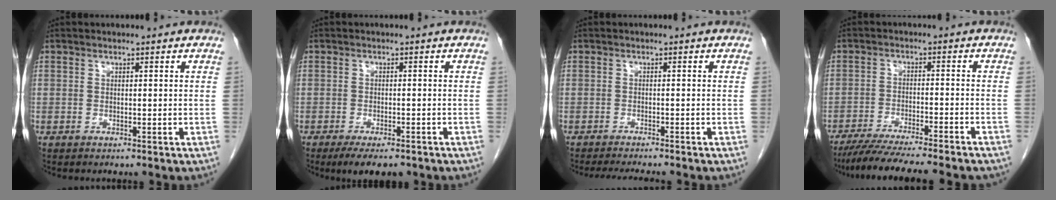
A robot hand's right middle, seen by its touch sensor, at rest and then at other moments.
{"total": 6.1, "force": [-4.5, 2.0, 3.6], "torque": [-0.046, -0.007, -0.067]}
{"total": 4.6, "force": [-4.1, 0.0, 1.9], "torque": [-0.024, -0.012, -0.064]}
{"total": 15.8, "force": [-13.8, 0.7, 7.7], "torque": [-0.115, -0.030, -0.203]}